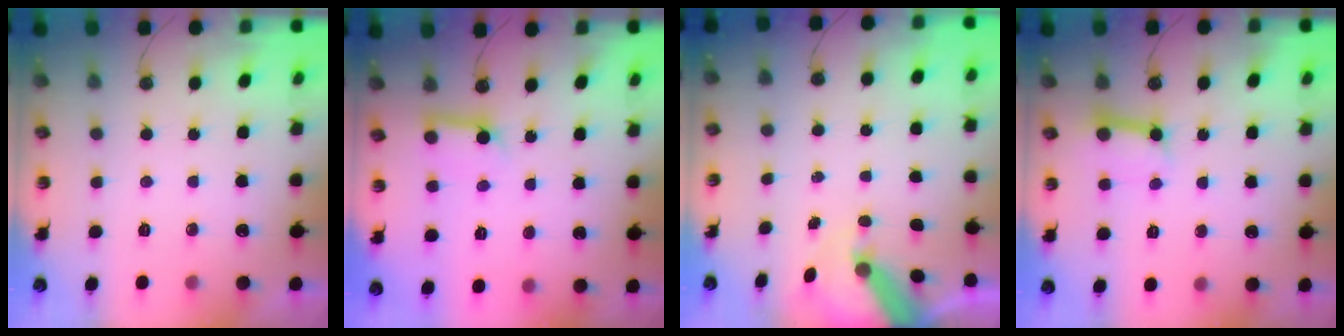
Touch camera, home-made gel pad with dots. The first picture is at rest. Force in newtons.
{"total": 7.4, "press": 7.3, "slide": 0.9}
{"total": 6.9, "press": 6.9, "slide": 0.9}
{"total": 9.0, "press": 9.0, "slide": 1.0}